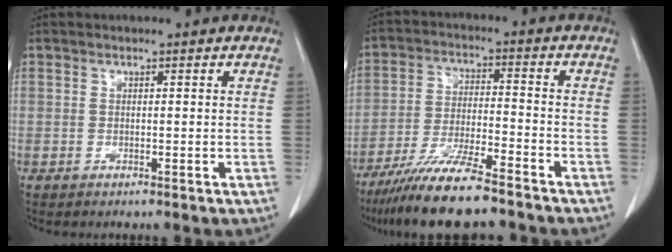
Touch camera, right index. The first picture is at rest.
{"total": 12.1, "force": [-9.9, 0.9, 6.9], "torque": [-0.125, -0.027, -0.172]}